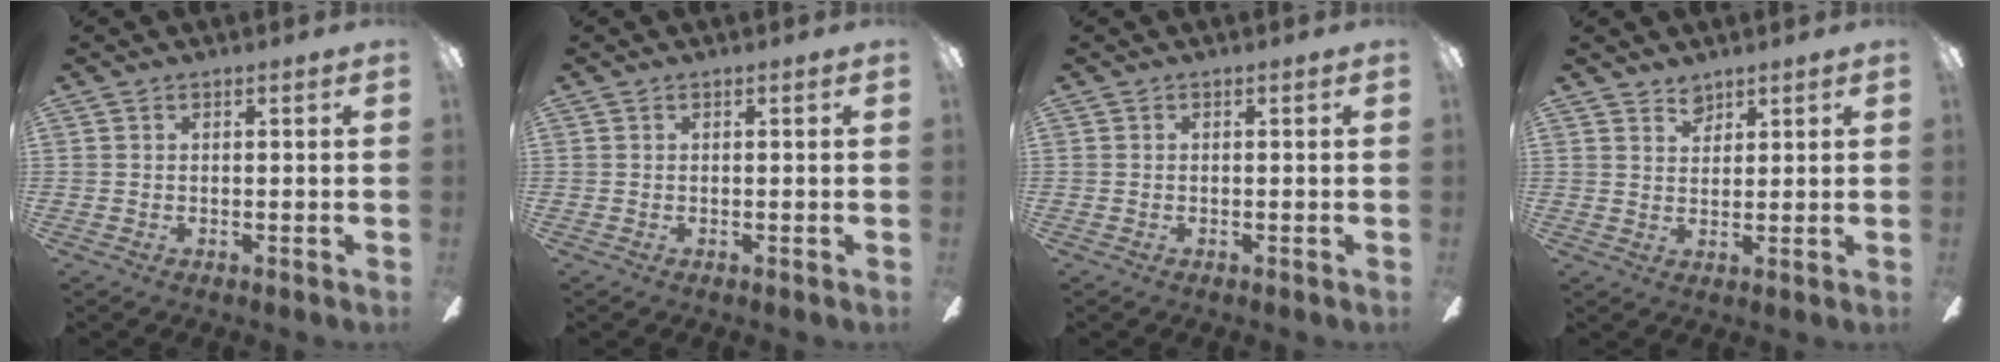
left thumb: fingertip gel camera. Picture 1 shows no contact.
{"total": 0.0}
{"total": 0.0}
{"total": 3.4, "force": [2.9, 1.6, 0.5], "torque": [0.001, -0.016, 0.053]}